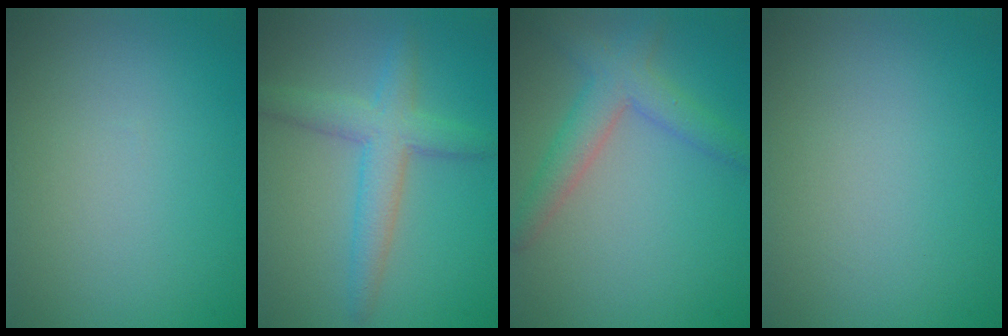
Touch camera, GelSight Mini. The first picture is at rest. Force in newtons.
{"total": 4.1, "press": 4.1, "slide": 0.1}
{"total": 3.7, "press": 3.7, "slide": 0.3}
{"total": 0.0}